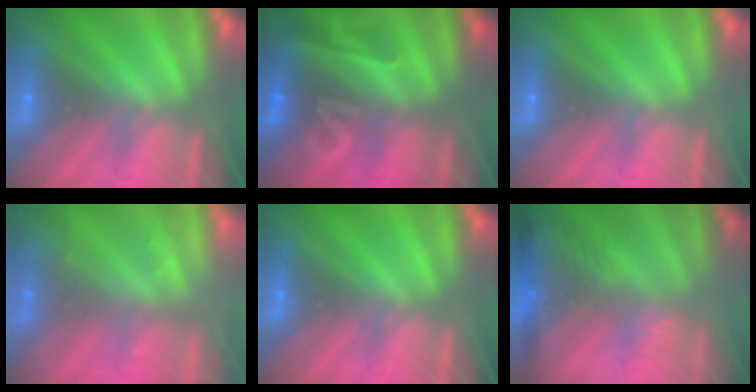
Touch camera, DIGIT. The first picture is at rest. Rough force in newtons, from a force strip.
{"total": 2.2}
{"total": 0.0}
{"total": 2.3}
{"total": 0.0}
{"total": 8.8}